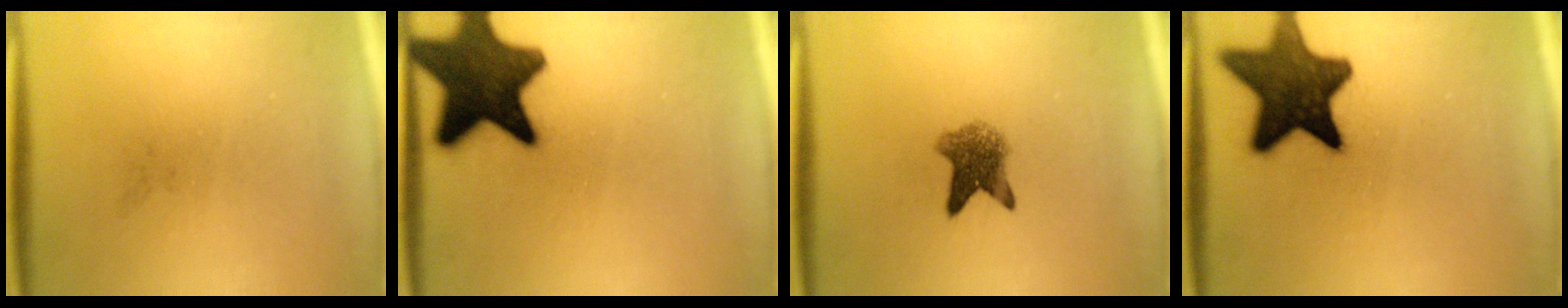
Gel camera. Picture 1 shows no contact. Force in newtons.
{"total": 16.3}
{"total": 4.9}
{"total": 14.1}